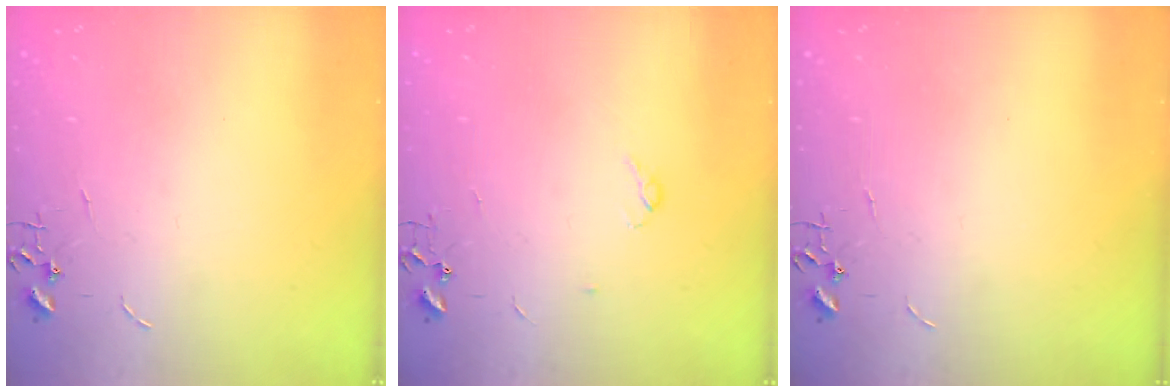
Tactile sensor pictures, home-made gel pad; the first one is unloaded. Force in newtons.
{"total": 3.4, "press": 3.3, "slide": 0.6}
{"total": 0.0}